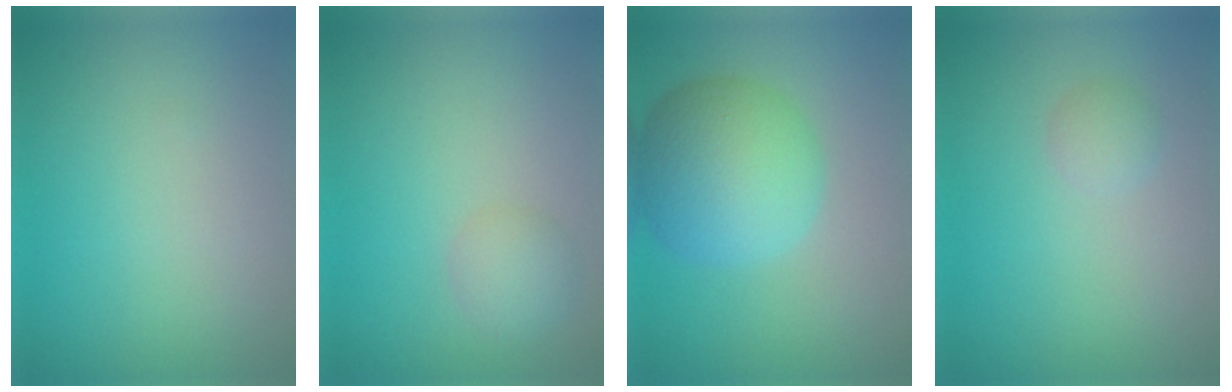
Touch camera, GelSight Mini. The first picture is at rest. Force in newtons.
{"total": 2.2, "press": 2.2, "slide": 0.0}
{"total": 8.2, "press": 8.2, "slide": 0.2}
{"total": 1.3, "press": 1.3, "slide": 0.1}